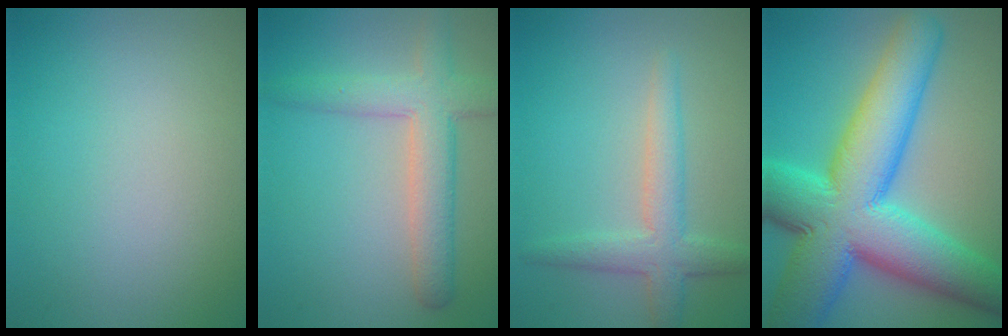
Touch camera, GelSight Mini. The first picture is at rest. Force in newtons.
{"total": 4.7, "press": 4.7, "slide": 0.2}
{"total": 3.4, "press": 3.4, "slide": 0.1}
{"total": 14.3, "press": 14.3, "slide": 0.2}